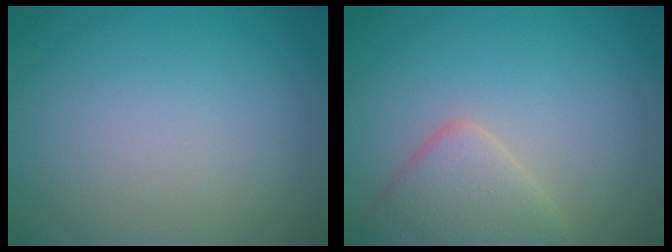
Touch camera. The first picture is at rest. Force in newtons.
{"total": 3.5, "press": 3.5, "slide": 0.1}